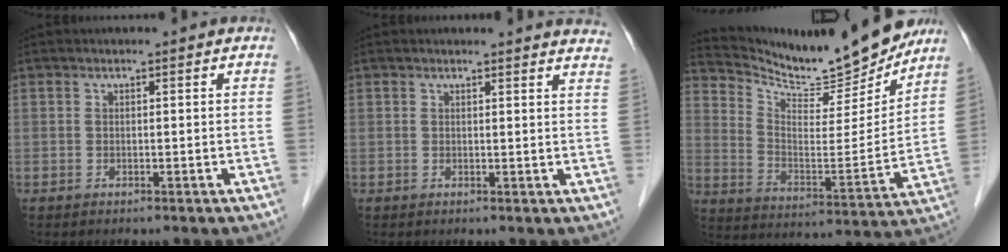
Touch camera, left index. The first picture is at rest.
{"total": 8.4, "force": [8.2, 0.2, 1.5], "torque": [0.001, -0.032, 0.058]}
{"total": 17.3, "force": [16.4, 2.1, 5.0], "torque": [-0.101, -0.041, 0.256]}